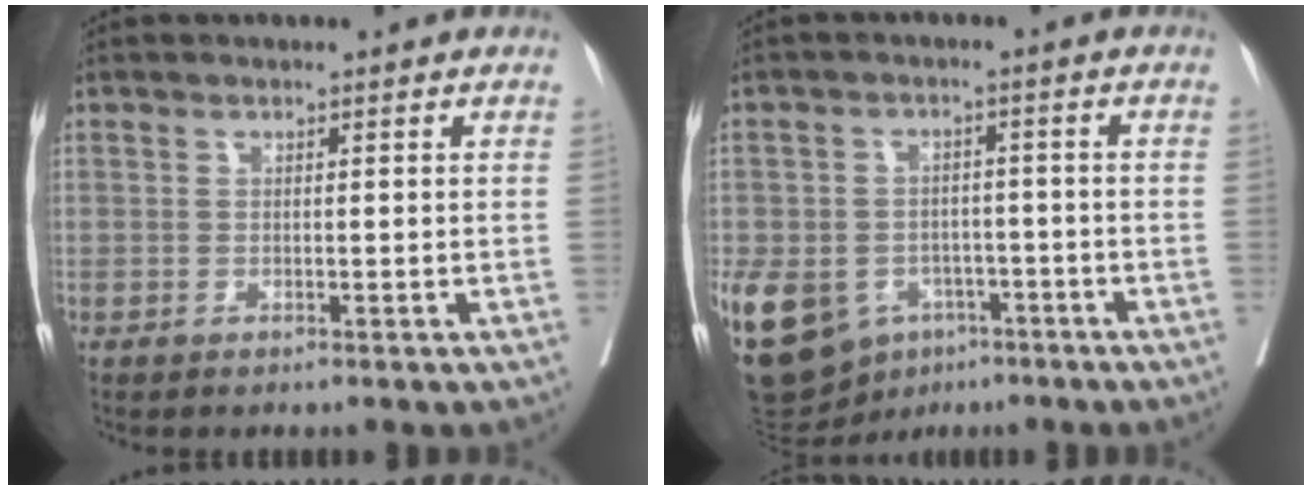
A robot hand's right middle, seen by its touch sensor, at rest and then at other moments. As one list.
[{"total": 23.0, "force": [-10.2, 17.3, 11.2], "torque": [-0.331, -0.016, -0.148]}]